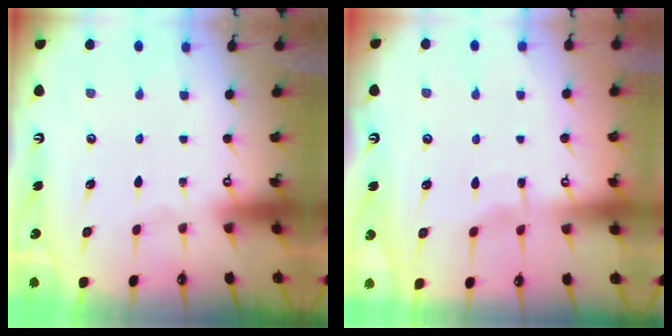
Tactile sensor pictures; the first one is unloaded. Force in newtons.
{"total": 2.8, "press": 2.7, "slide": 0.5}